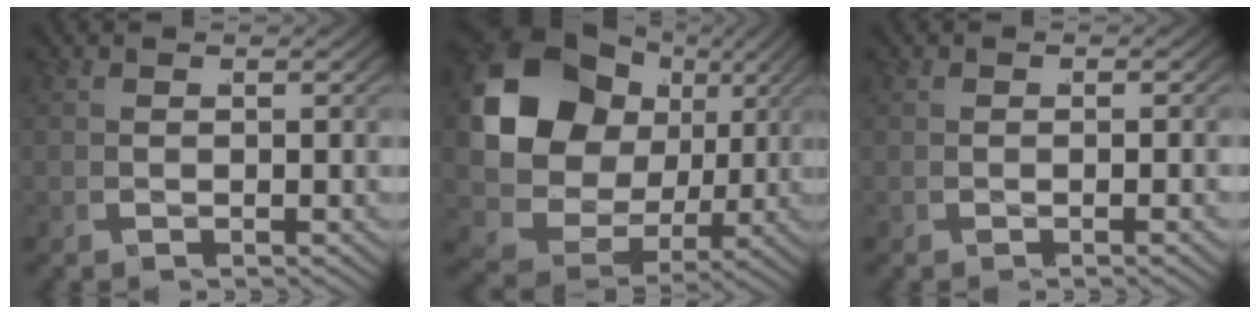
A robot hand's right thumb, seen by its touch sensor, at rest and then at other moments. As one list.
[{"total": 13.1, "force": [0.7, 10.2, 8.3], "torque": [-0.218, -0.041, 0.021]}, {"total": 0.6, "force": [-0.3, -0.2, 0.5], "torque": [-0.011, 0.002, -0.007]}]